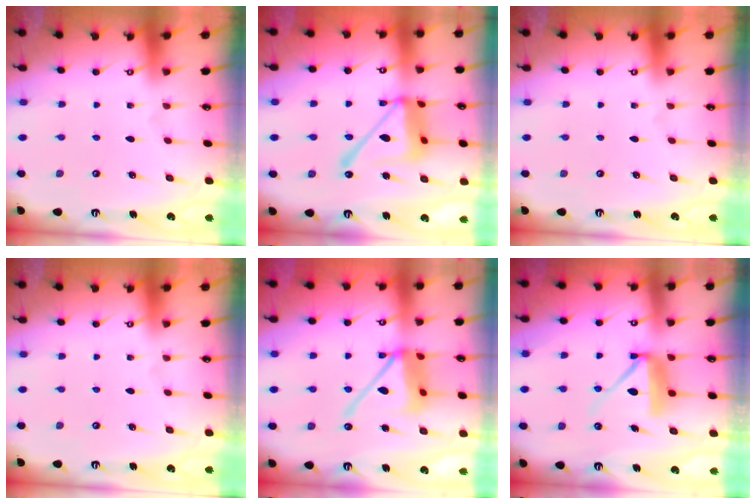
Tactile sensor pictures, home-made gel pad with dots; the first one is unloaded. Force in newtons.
{"total": 17.0, "press": 16.9, "slide": 1.6}
{"total": 0.0}
{"total": 0.0}
{"total": 13.6, "press": 13.5, "slide": 1.7}
{"total": 9.5, "press": 9.4, "slide": 0.5}